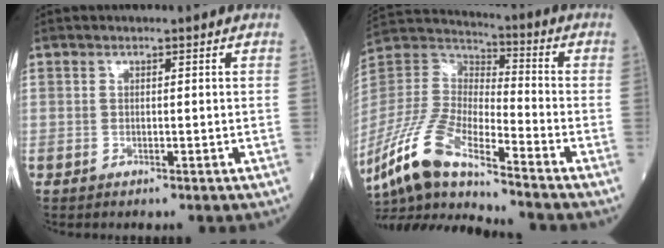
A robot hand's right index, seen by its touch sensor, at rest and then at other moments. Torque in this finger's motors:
{"motor_torque": [0.61, -0.65, 0.79, 0.21]}